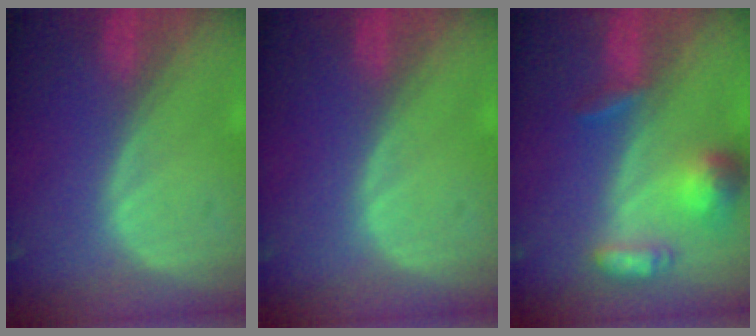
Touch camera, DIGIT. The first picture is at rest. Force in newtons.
{"total": 0.0}
{"total": 6.9, "press": 6.4, "slide": 2.6}